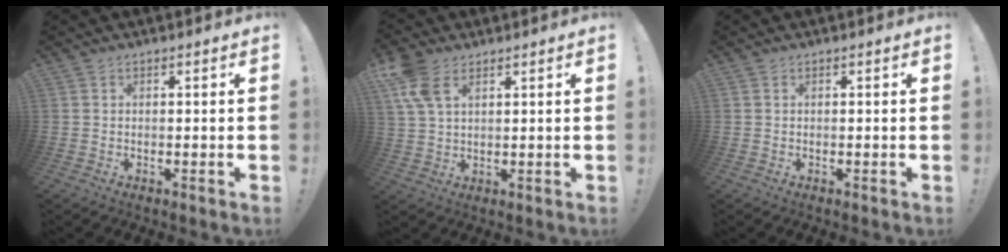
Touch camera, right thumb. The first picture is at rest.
{"total": 8.9, "force": [4.7, 4.9, 5.8], "torque": [-0.121, -0.006, 0.095]}
{"total": 0.0}